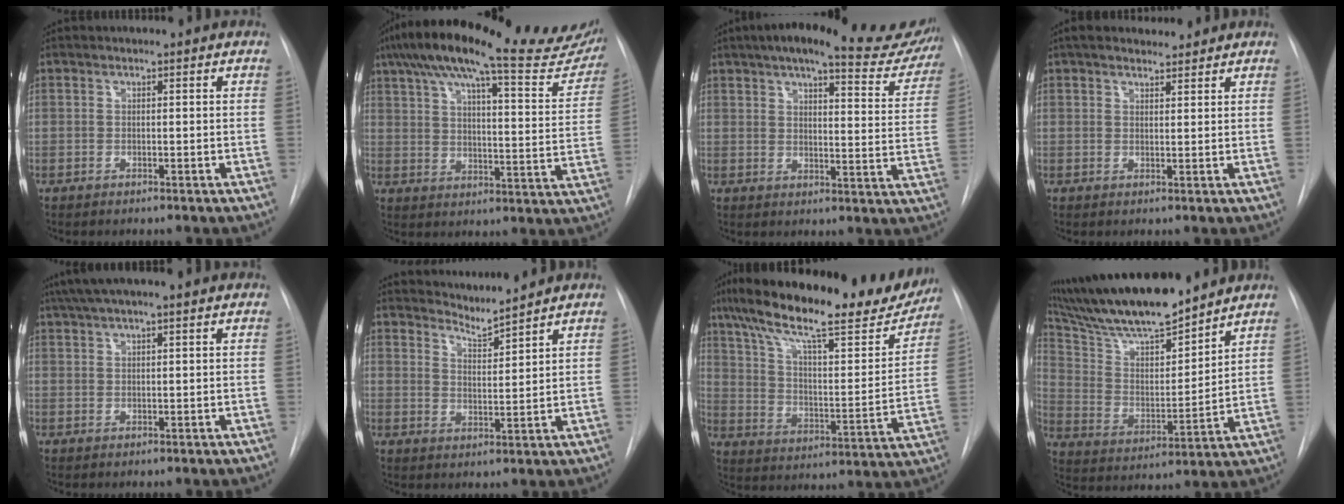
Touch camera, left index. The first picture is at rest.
{"total": 29.1, "force": [24.2, 5.9, 15.0], "torque": [-0.230, -0.011, 0.302]}
{"total": 23.6, "force": [20.4, 5.0, 10.8], "torque": [-0.145, -0.026, 0.239]}
{"total": 6.5, "force": [5.7, 1.9, 2.3], "torque": [-0.032, 0.025, 0.087]}
{"total": 6.2, "force": [4.7, 0.0, 4.0], "torque": [-0.069, 0.041, 0.080]}
{"total": 5.5, "force": [5.4, -1.2, -0.2], "torque": [-0.004, -0.023, 0.102]}
{"total": 26.5, "force": [21.5, 5.4, 14.5], "torque": [-0.238, 0.000, 0.307]}
{"total": 18.3, "force": [15.9, 2.1, 8.8], "torque": [-0.163, 0.006, 0.284]}